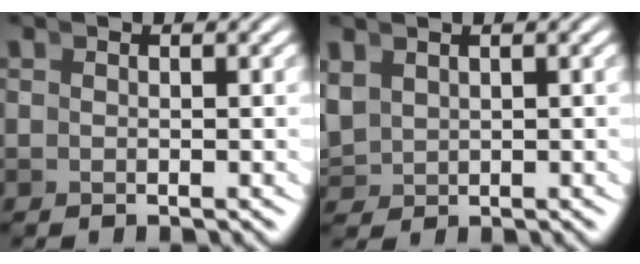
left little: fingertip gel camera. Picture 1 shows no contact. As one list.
[{"total": 2.1, "force": [0.8, 1.7, 1.0], "torque": [-0.031, -0.005, 0.026]}]